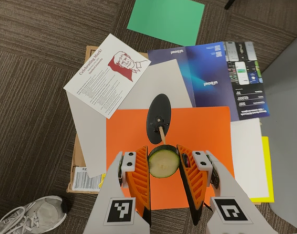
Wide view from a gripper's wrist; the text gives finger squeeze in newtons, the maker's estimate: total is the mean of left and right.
{"total": 9.4, "left": 10.2, "right": 8.6}